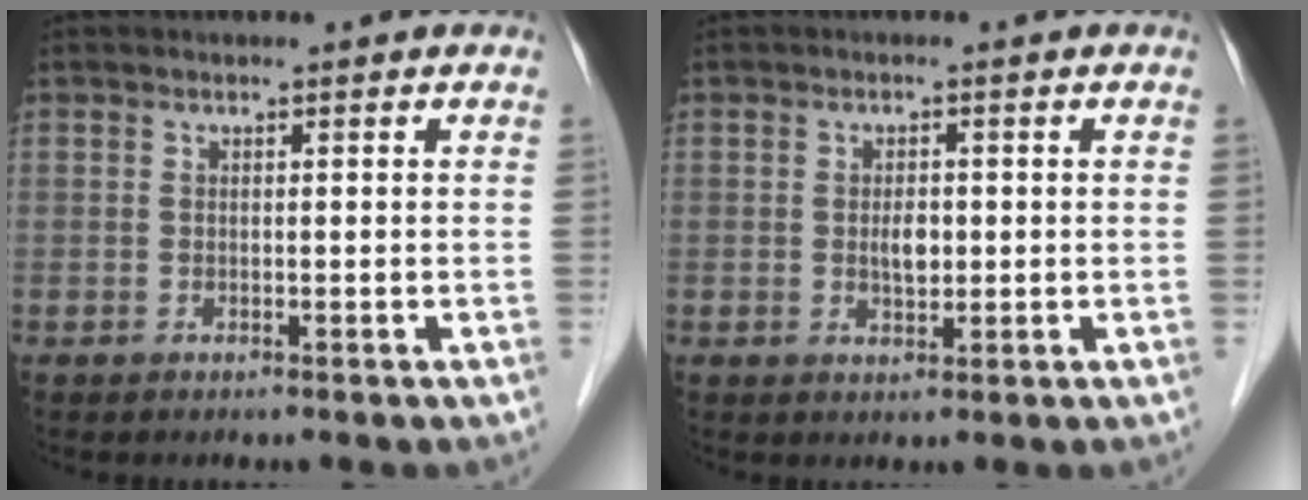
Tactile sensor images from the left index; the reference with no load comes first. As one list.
[{"total": 2.5, "force": [0.0, 1.4, 2.1], "torque": [-0.040, -0.001, 0.002]}]